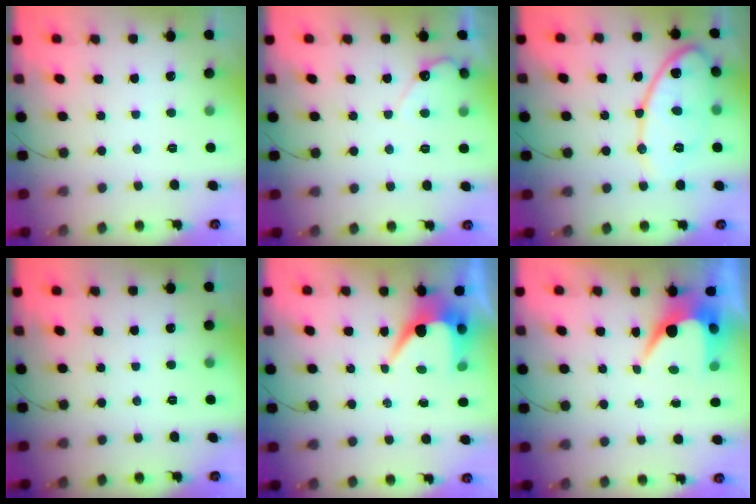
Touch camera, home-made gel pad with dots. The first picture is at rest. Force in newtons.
{"total": 4.4, "press": 4.4, "slide": 0.3}
{"total": 13.4, "press": 13.4, "slide": 1.2}
{"total": 0.0}
{"total": 6.7, "press": 6.7, "slide": 0.3}
{"total": 6.8, "press": 6.8, "slide": 0.5}